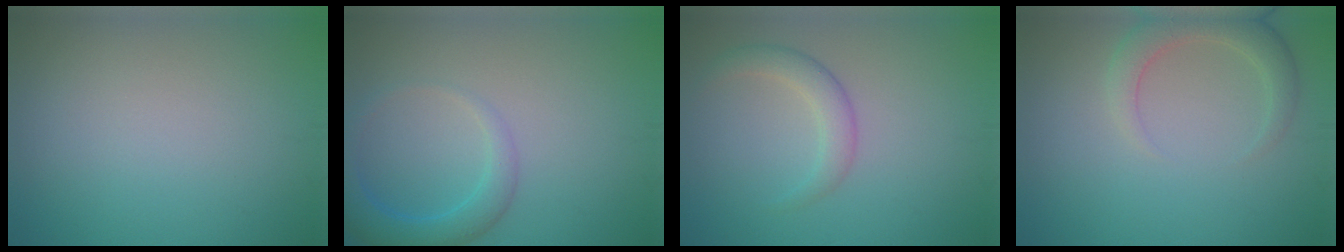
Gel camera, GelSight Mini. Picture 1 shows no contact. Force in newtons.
{"total": 3.2, "press": 3.2, "slide": 0.3}
{"total": 2.3, "press": 2.3, "slide": 0.1}
{"total": 3.1, "press": 3.1, "slide": 0.4}